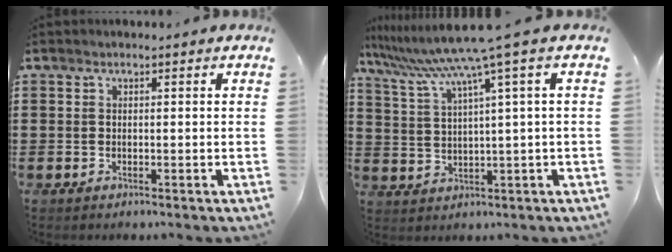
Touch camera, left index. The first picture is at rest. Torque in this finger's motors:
{"motor_torque": [1.09, -1.04, 0.65, 0.21]}